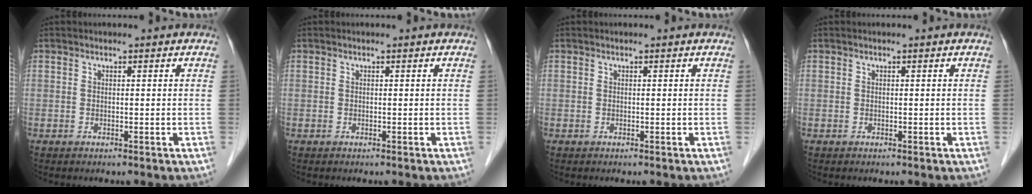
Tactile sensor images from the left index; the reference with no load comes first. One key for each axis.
{"total": 0.0}
{"total": 0.0}
{"total": 0.0}